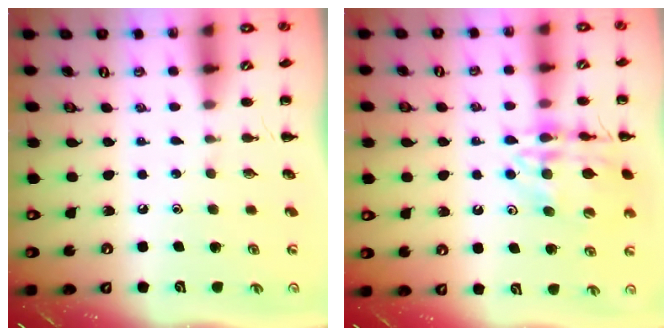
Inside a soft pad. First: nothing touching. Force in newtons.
{"total": 15.8, "press": 15.7, "slide": 2.0}